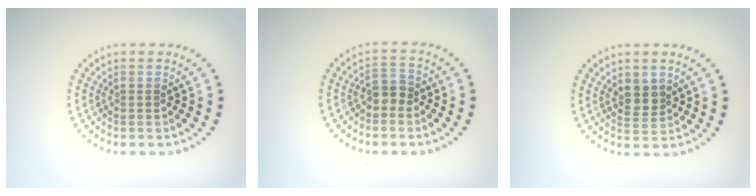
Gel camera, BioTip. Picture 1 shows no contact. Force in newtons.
{"total": 1.8, "press": 1.6, "slide": 0.8}
{"total": 1.9, "press": 1.7, "slide": 0.8}